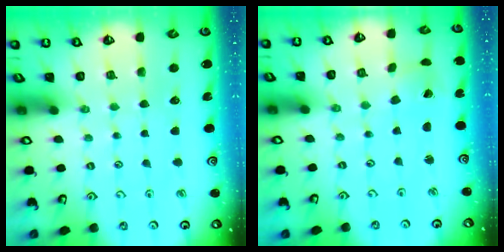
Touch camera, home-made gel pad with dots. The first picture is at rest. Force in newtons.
{"total": 1.4, "press": 1.4, "slide": 0.3}